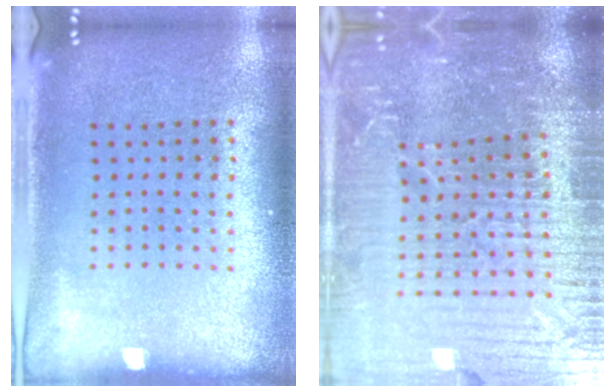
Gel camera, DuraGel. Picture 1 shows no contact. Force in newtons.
{"total": 6.3, "press": 5.7, "slide": 2.9}